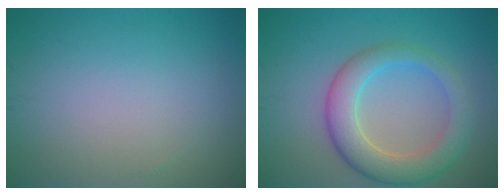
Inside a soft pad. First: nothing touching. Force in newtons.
{"total": 5.8, "press": 5.8, "slide": 0.3}